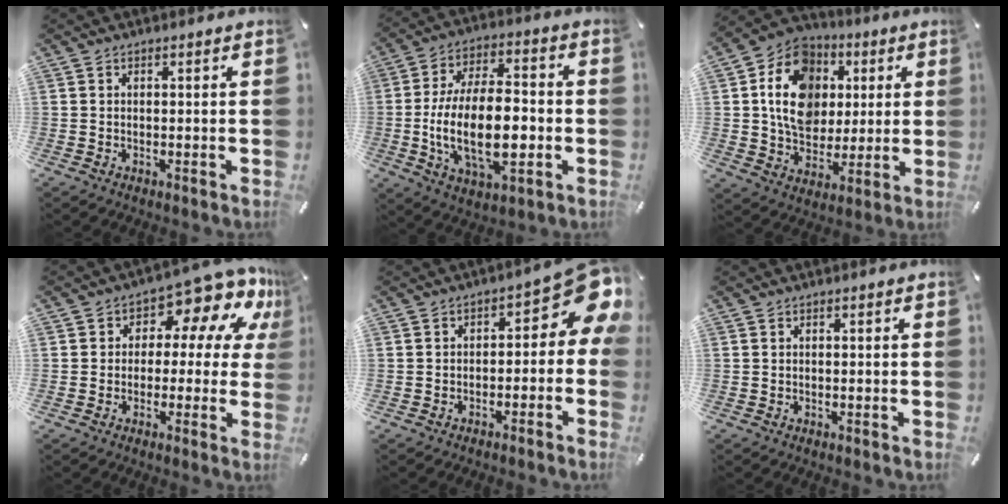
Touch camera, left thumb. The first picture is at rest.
{"total": 19.1, "force": [-3.5, 10.0, 15.9], "torque": [-0.296, 0.003, -0.058]}
{"total": 16.0, "force": [2.5, 13.4, 8.5], "torque": [-0.154, 0.009, 0.046]}
{"total": 10.8, "force": [6.4, 5.6, 6.6], "torque": [-0.091, -0.056, 0.110]}
{"total": 9.4, "force": [2.3, 5.0, 7.7], "torque": [-0.085, -0.031, 0.039]}
{"total": 0.0}